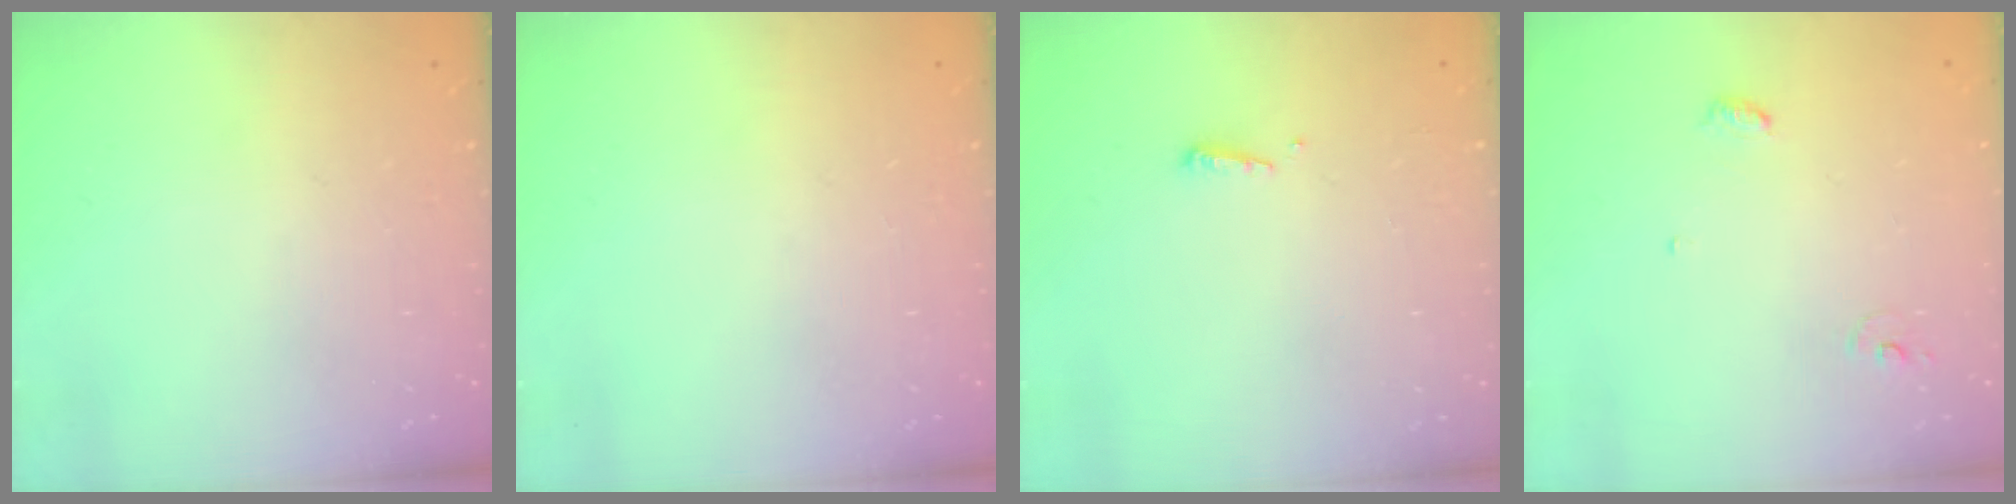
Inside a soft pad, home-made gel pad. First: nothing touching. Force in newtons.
{"total": 0.0}
{"total": 3.7, "press": 3.6, "slide": 0.6}
{"total": 3.8, "press": 3.8, "slide": 0.3}